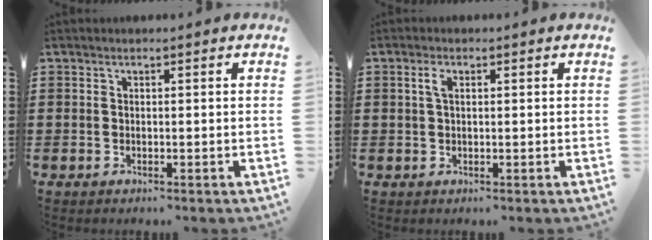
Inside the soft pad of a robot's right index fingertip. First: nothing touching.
{"total": 2.0, "force": [0.5, 0.9, 1.7], "torque": [-0.037, 0.006, 0.007]}